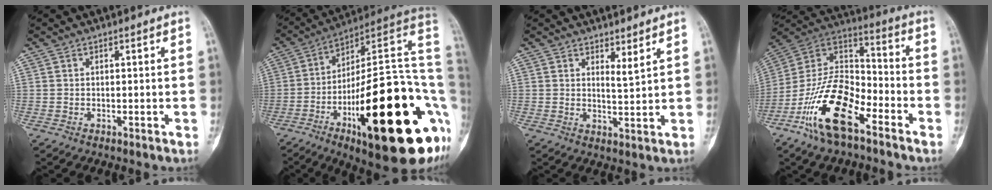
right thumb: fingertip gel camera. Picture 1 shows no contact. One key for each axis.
{"total": 34.5, "fx": -7.7, "fy": 10.7, "fz": 31.9, "tx": -0.386, "ty": 0.044, "tz": -0.109}
{"total": 2.9, "fx": 2.4, "fy": 0.8, "fz": 1.5, "tx": -0.017, "ty": -0.024, "tz": 0.042}
{"total": 18.7, "fx": -10.0, "fy": 8.3, "fz": 13.5, "tx": -0.242, "ty": 0.071, "tz": -0.194}